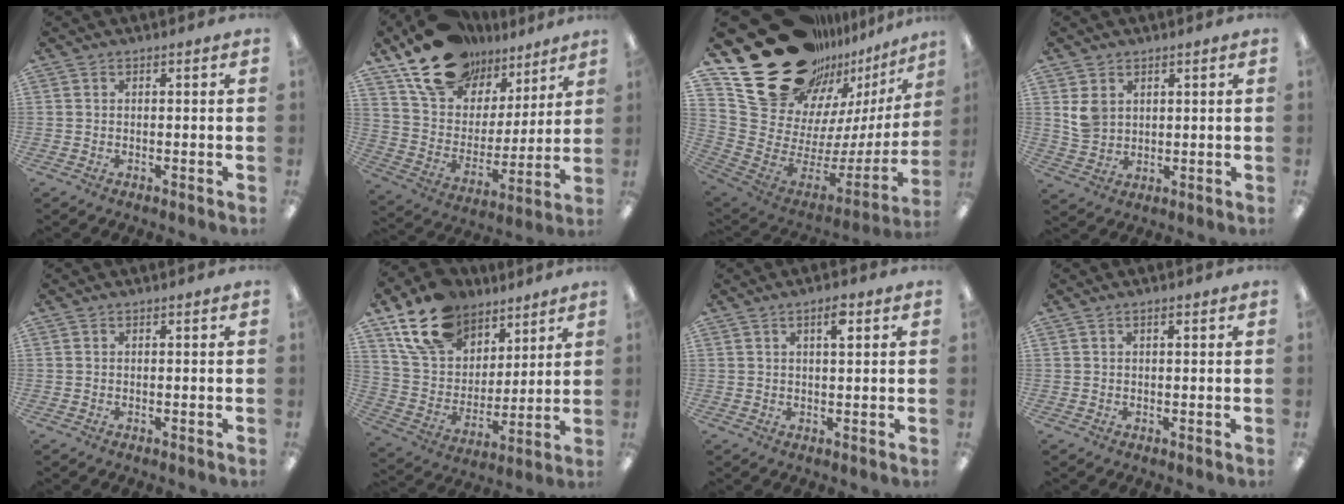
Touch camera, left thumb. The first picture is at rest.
{"total": 18.7, "force": [13.7, 10.8, 6.6], "torque": [-0.125, -0.084, 0.253]}
{"total": 26.4, "force": [18.5, 14.5, 12.1], "torque": [-0.174, -0.157, 0.383]}
{"total": 5.5, "force": [2.4, 4.4, 2.2], "torque": [-0.043, 0.003, 0.048]}
{"total": 0.0}
{"total": 17.6, "force": [12.1, 11.0, 6.6], "torque": [-0.133, -0.062, 0.230]}
{"total": 3.8, "force": [2.0, 1.0, 3.0], "torque": [-0.050, -0.002, 0.030]}
{"total": 1.0, "force": [0.6, 0.3, 0.7], "torque": [-0.016, 0.002, 0.010]}